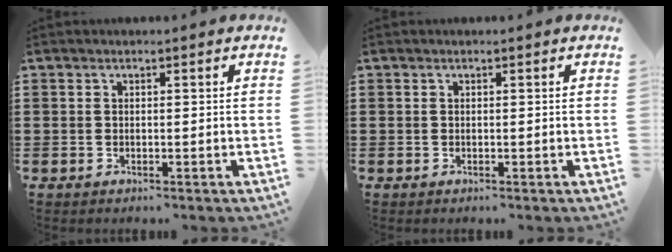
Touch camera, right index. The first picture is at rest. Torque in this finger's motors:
{"motor_torque": [0.01, 0.00, 0.00, 0.00]}